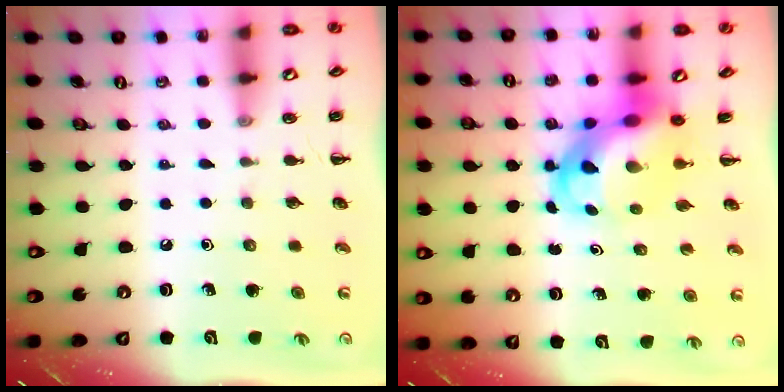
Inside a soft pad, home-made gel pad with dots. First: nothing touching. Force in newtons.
{"total": 7.3, "press": 7.0, "slide": 2.1}